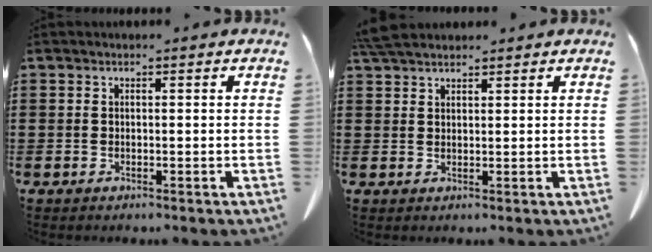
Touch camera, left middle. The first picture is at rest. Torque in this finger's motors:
{"motor_torque": [0.79, -0.77, 0.31, 0.09]}